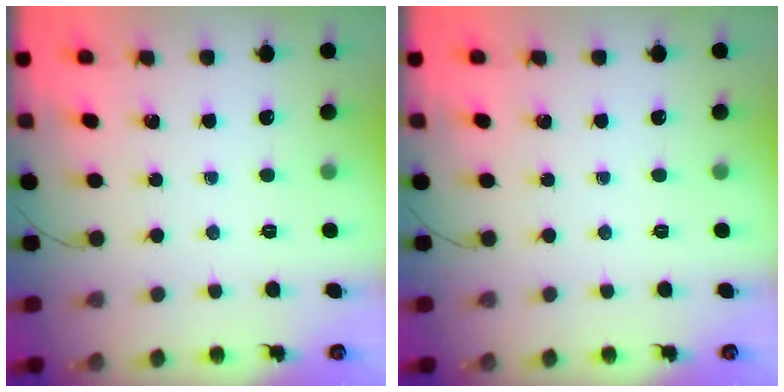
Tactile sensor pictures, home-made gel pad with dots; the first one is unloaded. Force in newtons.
{"total": 0.0}